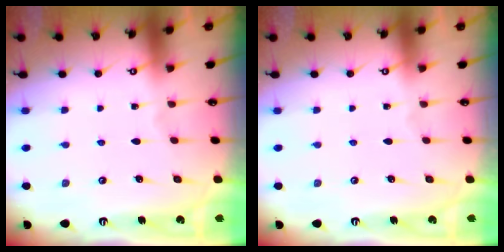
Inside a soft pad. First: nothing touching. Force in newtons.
{"total": 0.0}